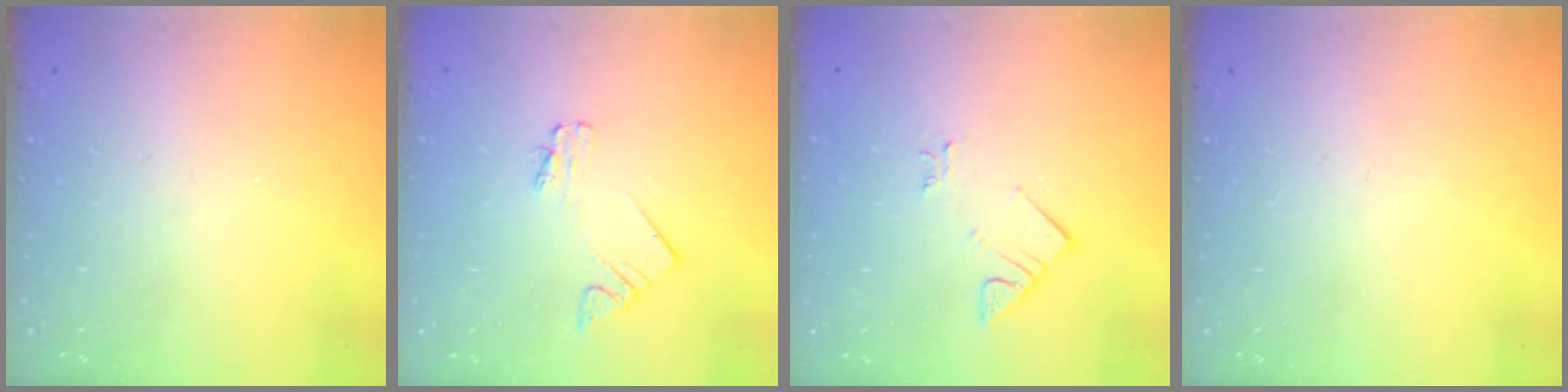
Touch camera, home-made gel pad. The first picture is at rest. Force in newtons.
{"total": 2.0, "press": 2.0, "slide": 0.3}
{"total": 3.5, "press": 3.5, "slide": 0.2}
{"total": 0.0}